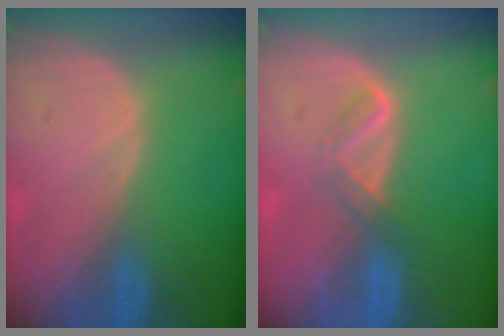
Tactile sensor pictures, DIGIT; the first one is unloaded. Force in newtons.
{"total": 2.4, "press": 2.4, "slide": 0.7}